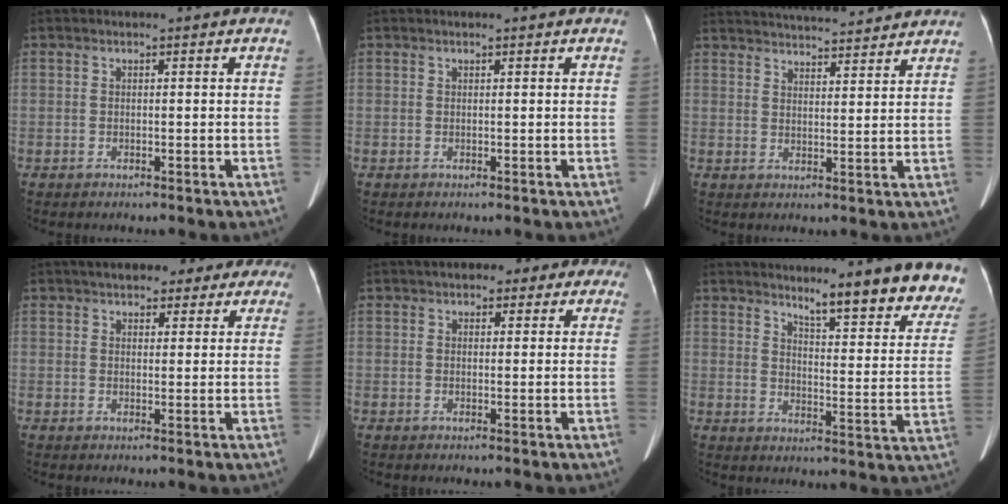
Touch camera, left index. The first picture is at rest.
{"total": 1.3, "force": [1.1, 0.2, 0.7], "torque": [-0.003, 0.002, 0.011]}
{"total": 18.7, "force": [17.3, 2.9, 6.6], "torque": [-0.114, 0.014, 0.236]}
{"total": 13.3, "force": [10.2, 5.6, 6.4], "torque": [-0.060, 0.017, 0.116]}
{"total": 10.5, "force": [7.4, 5.0, 5.6], "torque": [-0.043, 0.014, 0.081]}
{"total": 15.8, "force": [14.0, 1.9, 7.1], "torque": [-0.065, -0.086, 0.161]}